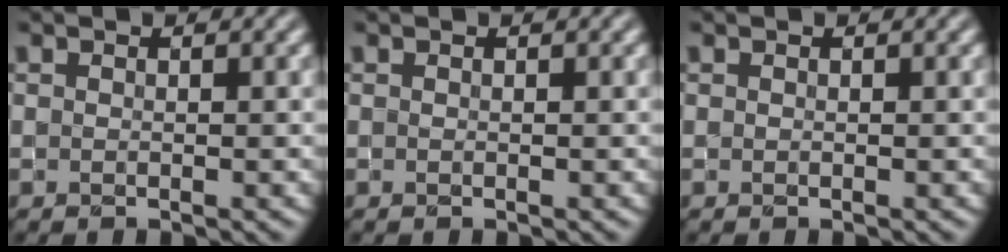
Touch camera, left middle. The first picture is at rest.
{"total": 0.0}
{"total": 0.0}